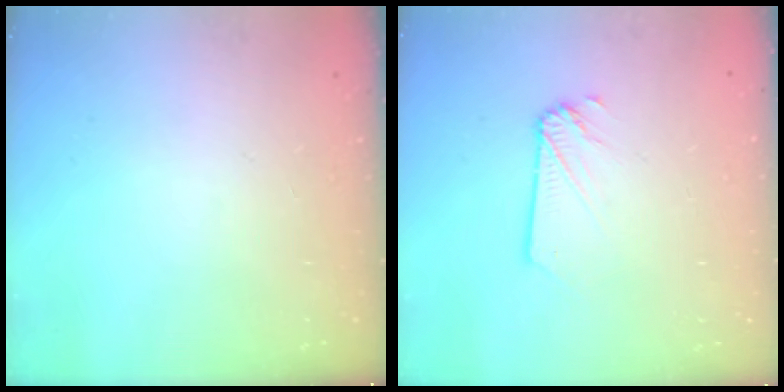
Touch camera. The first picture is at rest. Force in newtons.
{"total": 2.0, "press": 2.0, "slide": 0.2}